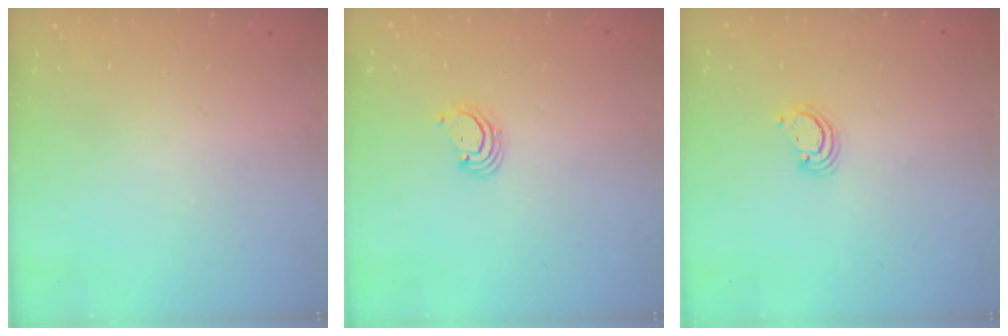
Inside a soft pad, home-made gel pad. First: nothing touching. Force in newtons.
{"total": 2.6, "press": 2.6, "slide": 0.3}
{"total": 2.3, "press": 2.3, "slide": 0.3}